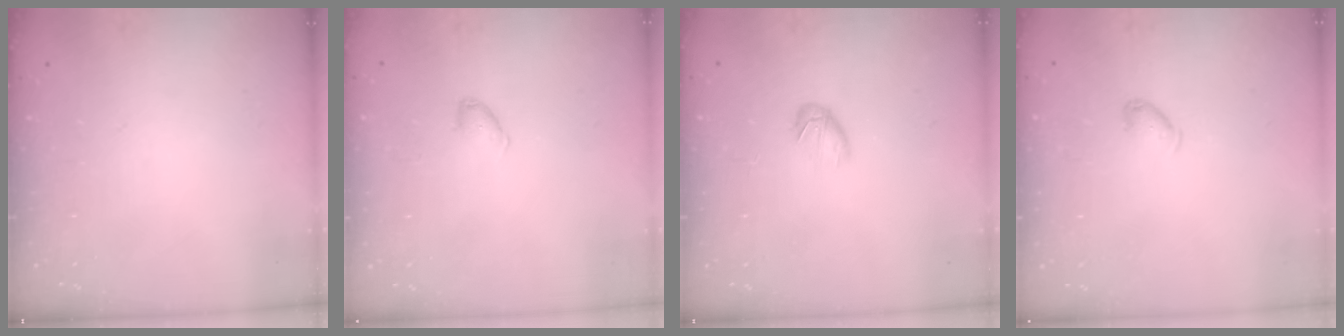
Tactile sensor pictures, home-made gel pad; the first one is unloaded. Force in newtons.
{"total": 4.4, "press": 4.4, "slide": 0.7}
{"total": 3.8, "press": 3.6, "slide": 1.1}
{"total": 5.2, "press": 5.1, "slide": 0.9}